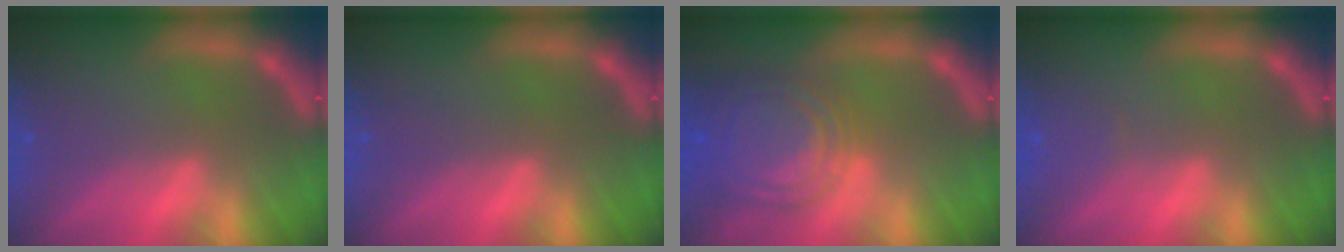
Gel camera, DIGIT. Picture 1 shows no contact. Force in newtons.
{"total": 0.0}
{"total": 9.5}
{"total": 1.4}